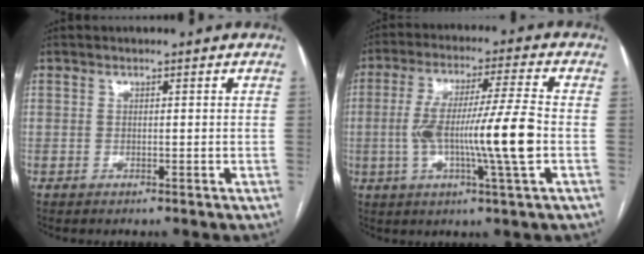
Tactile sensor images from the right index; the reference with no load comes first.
{"total": 13.5, "force": [-1.9, -0.4, 13.4], "torque": [-0.247, 0.000, -0.040]}